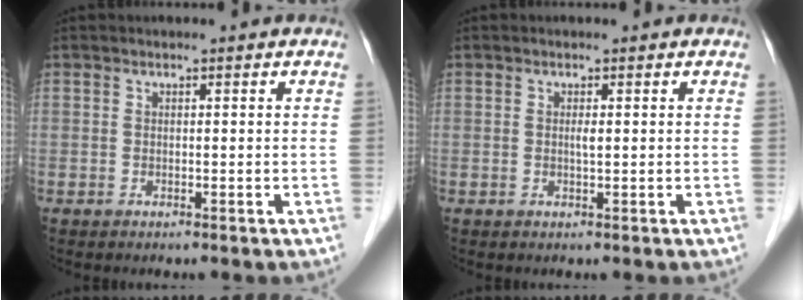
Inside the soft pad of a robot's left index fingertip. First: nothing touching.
{"total": 0.8, "force": [0.1, 0.0, 0.8], "torque": [-0.018, -0.001, 0.000]}